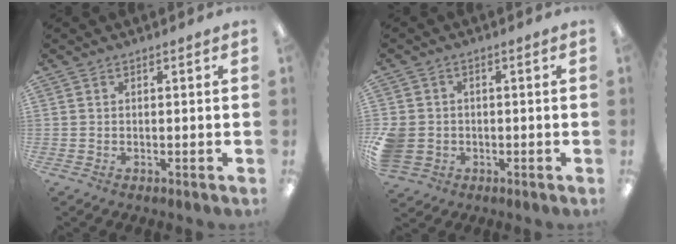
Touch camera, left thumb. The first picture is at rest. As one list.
[{"total": 5.7, "force": [-1.1, 5.2, 2.2], "torque": [-0.052, 0.008, -0.019]}]